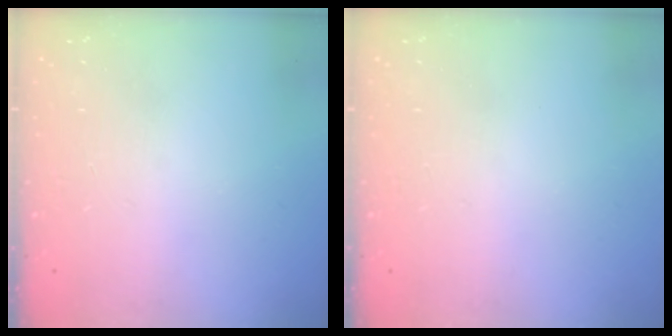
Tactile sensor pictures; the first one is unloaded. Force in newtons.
{"total": 0.0}